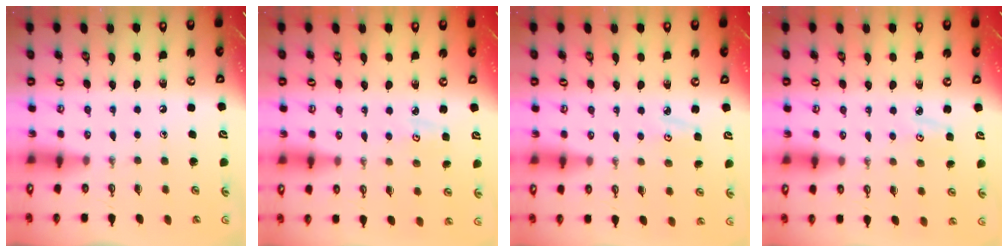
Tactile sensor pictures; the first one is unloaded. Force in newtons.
{"total": 2.5, "press": 2.4, "slide": 0.4}
{"total": 3.0, "press": 2.9, "slide": 0.4}
{"total": 3.0, "press": 2.9, "slide": 0.4}